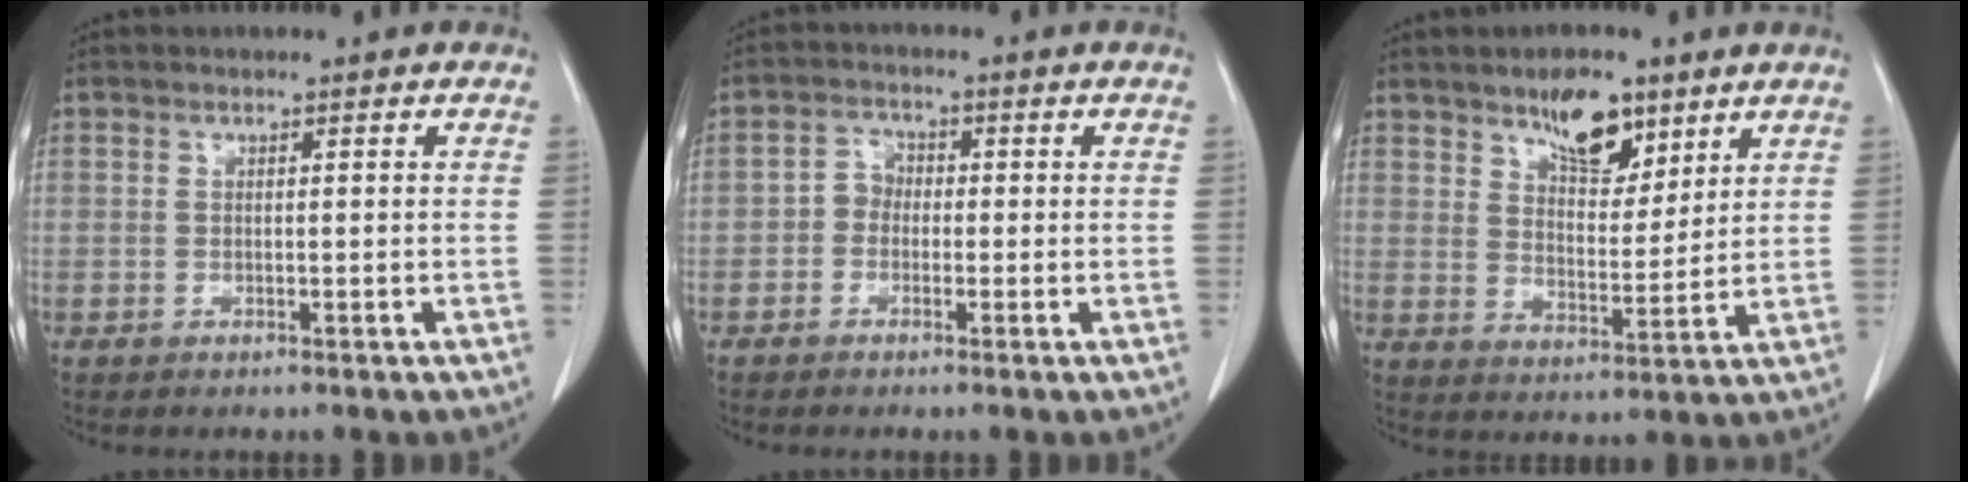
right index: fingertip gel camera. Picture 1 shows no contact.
{"total": 2.8, "force": [-0.5, 2.4, 1.3], "torque": [-0.014, 0.011, -0.015]}
{"total": 8.5, "force": [5.7, 3.6, 5.2], "torque": [-0.080, 0.000, 0.099]}